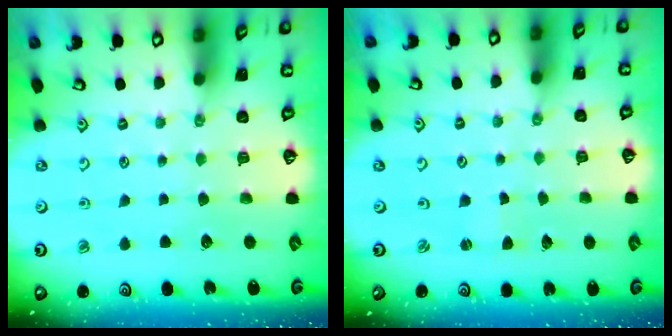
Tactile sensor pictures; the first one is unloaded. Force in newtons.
{"total": 0.0}